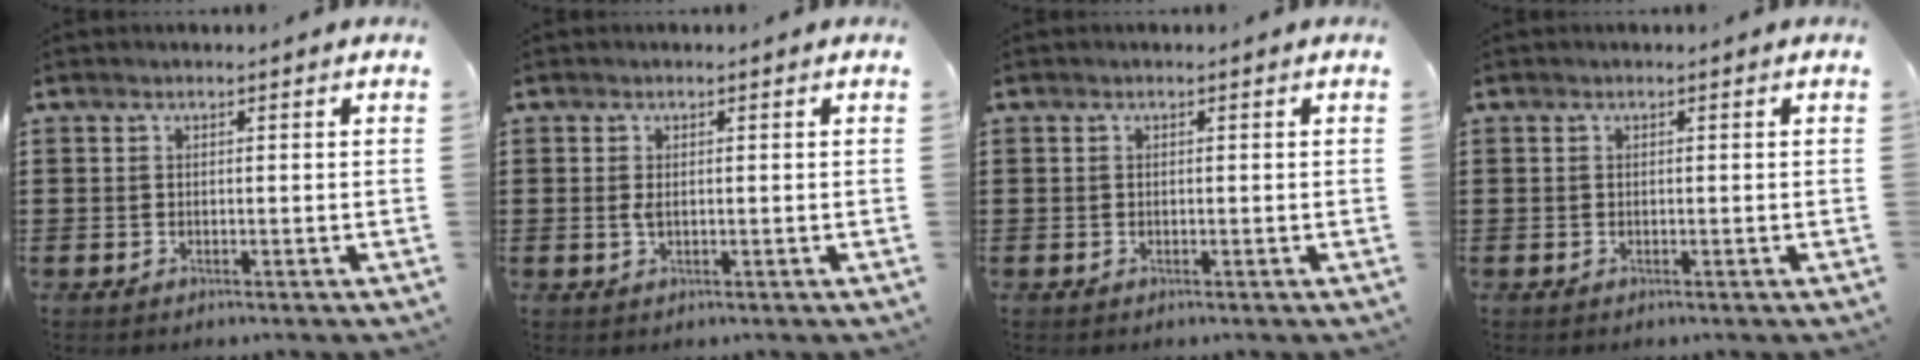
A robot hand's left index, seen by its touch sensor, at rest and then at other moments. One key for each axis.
{"total": 1.4, "fx": 0.0, "fy": 0.6, "fz": 1.2, "tx": -0.033, "ty": -0.001, "tz": -0.004}
{"total": 0.0}
{"total": 0.0}